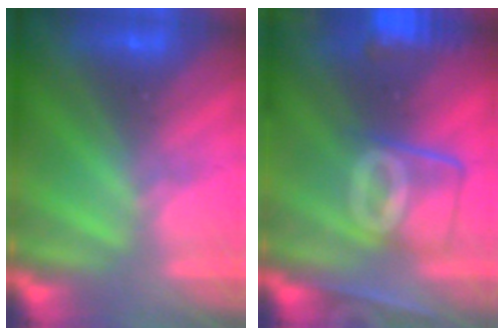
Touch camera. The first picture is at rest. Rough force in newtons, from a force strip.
{"total": 8.9}